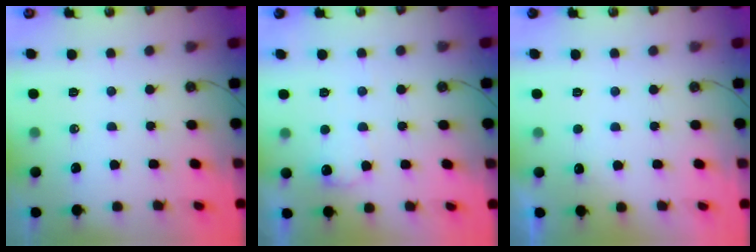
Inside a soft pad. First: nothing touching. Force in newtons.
{"total": 7.0, "press": 7.0, "slide": 0.9}
{"total": 3.7, "press": 3.6, "slide": 1.0}